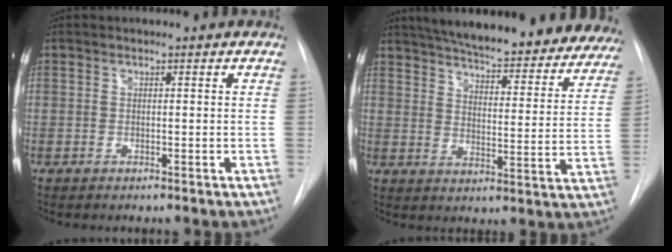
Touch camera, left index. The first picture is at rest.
{"total": 30.9, "force": [27.2, 6.9, 13.1], "torque": [-0.205, -0.054, 0.327]}